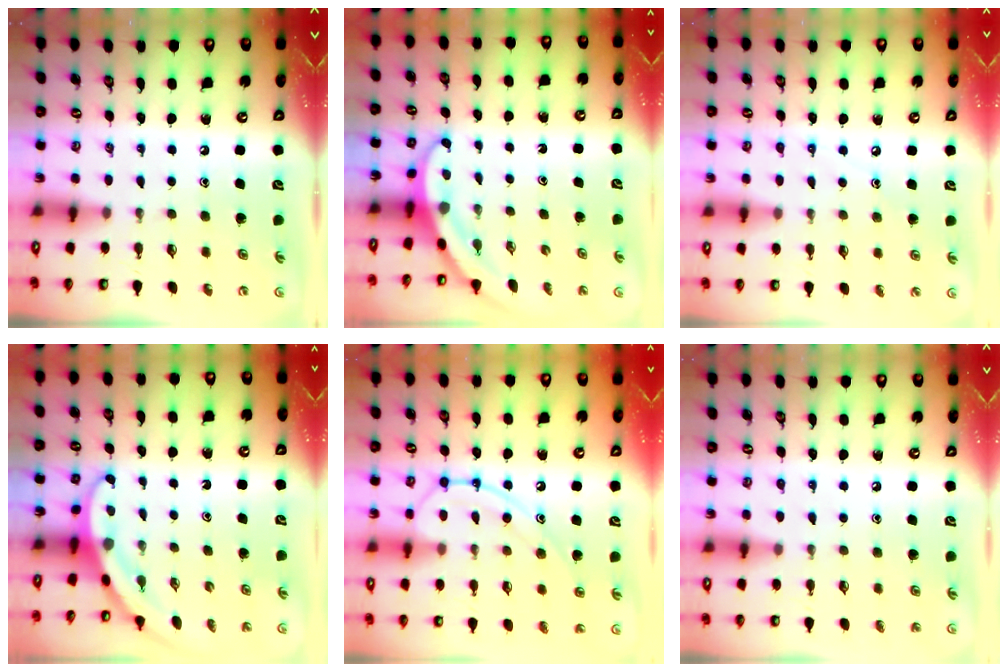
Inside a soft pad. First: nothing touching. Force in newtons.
{"total": 3.2, "press": 3.2, "slide": 0.1}
{"total": 3.9, "press": 3.9, "slide": 0.5}
{"total": 3.2, "press": 3.2, "slide": 0.2}
{"total": 11.5, "press": 11.5, "slide": 0.8}
{"total": 3.4, "press": 3.4, "slide": 0.3}